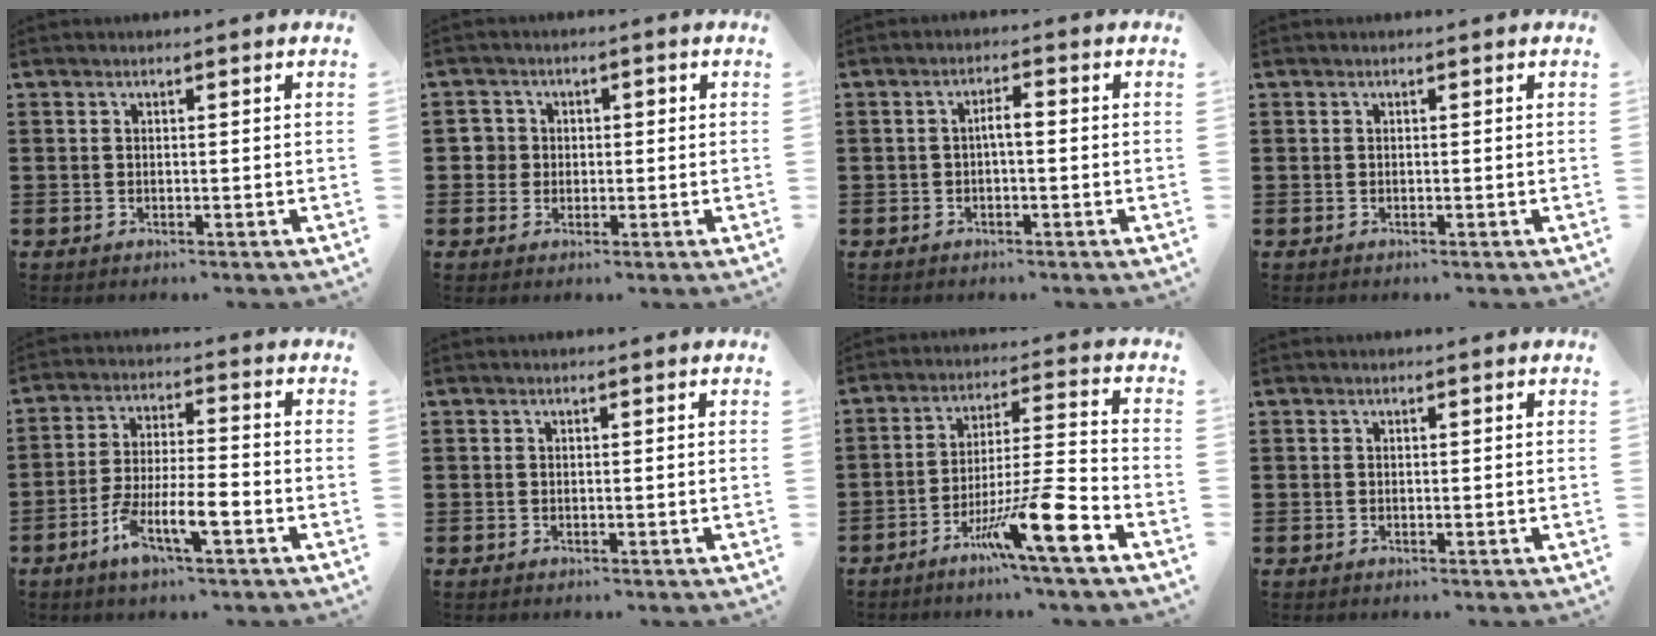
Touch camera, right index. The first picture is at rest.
{"total": 3.0, "force": [-0.1, 2.9, 0.9], "torque": [-0.031, 0.009, -0.005]}
{"total": 2.3, "force": [-0.4, 0.6, 2.2], "torque": [-0.041, 0.002, -0.010]}
{"total": 0.0}
{"total": 7.9, "force": [-4.1, 1.9, 6.5], "torque": [-0.138, -0.006, -0.079]}
{"total": 0.0}
{"total": 13.2, "force": [-7.6, 1.1, 10.7], "torque": [-0.184, 0.006, -0.127]}
{"total": 0.0}